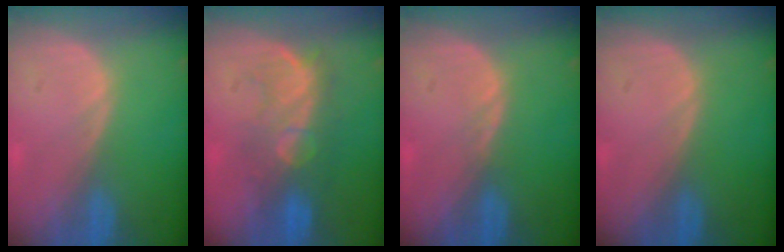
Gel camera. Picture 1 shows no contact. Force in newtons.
{"total": 7.9, "press": 7.8, "slide": 1.3}
{"total": 0.7, "press": 0.7, "slide": 0.2}
{"total": 0.0}